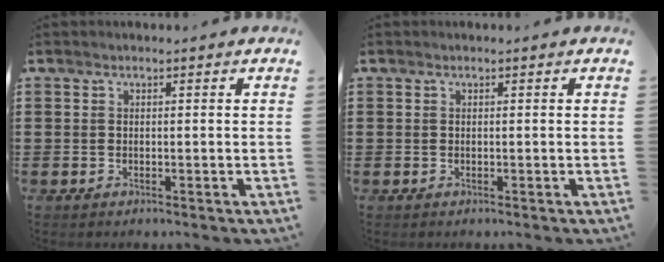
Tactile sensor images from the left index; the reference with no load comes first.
{"total": 0.0}